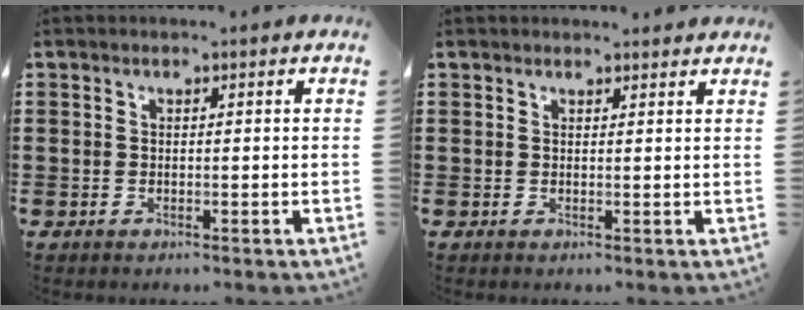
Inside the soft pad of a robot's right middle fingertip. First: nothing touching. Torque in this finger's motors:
{"motor_torque": [0.24, -0.34, 0.11, 0.07]}